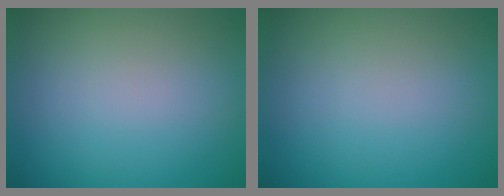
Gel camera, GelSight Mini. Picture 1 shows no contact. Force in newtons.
{"total": 0.0}